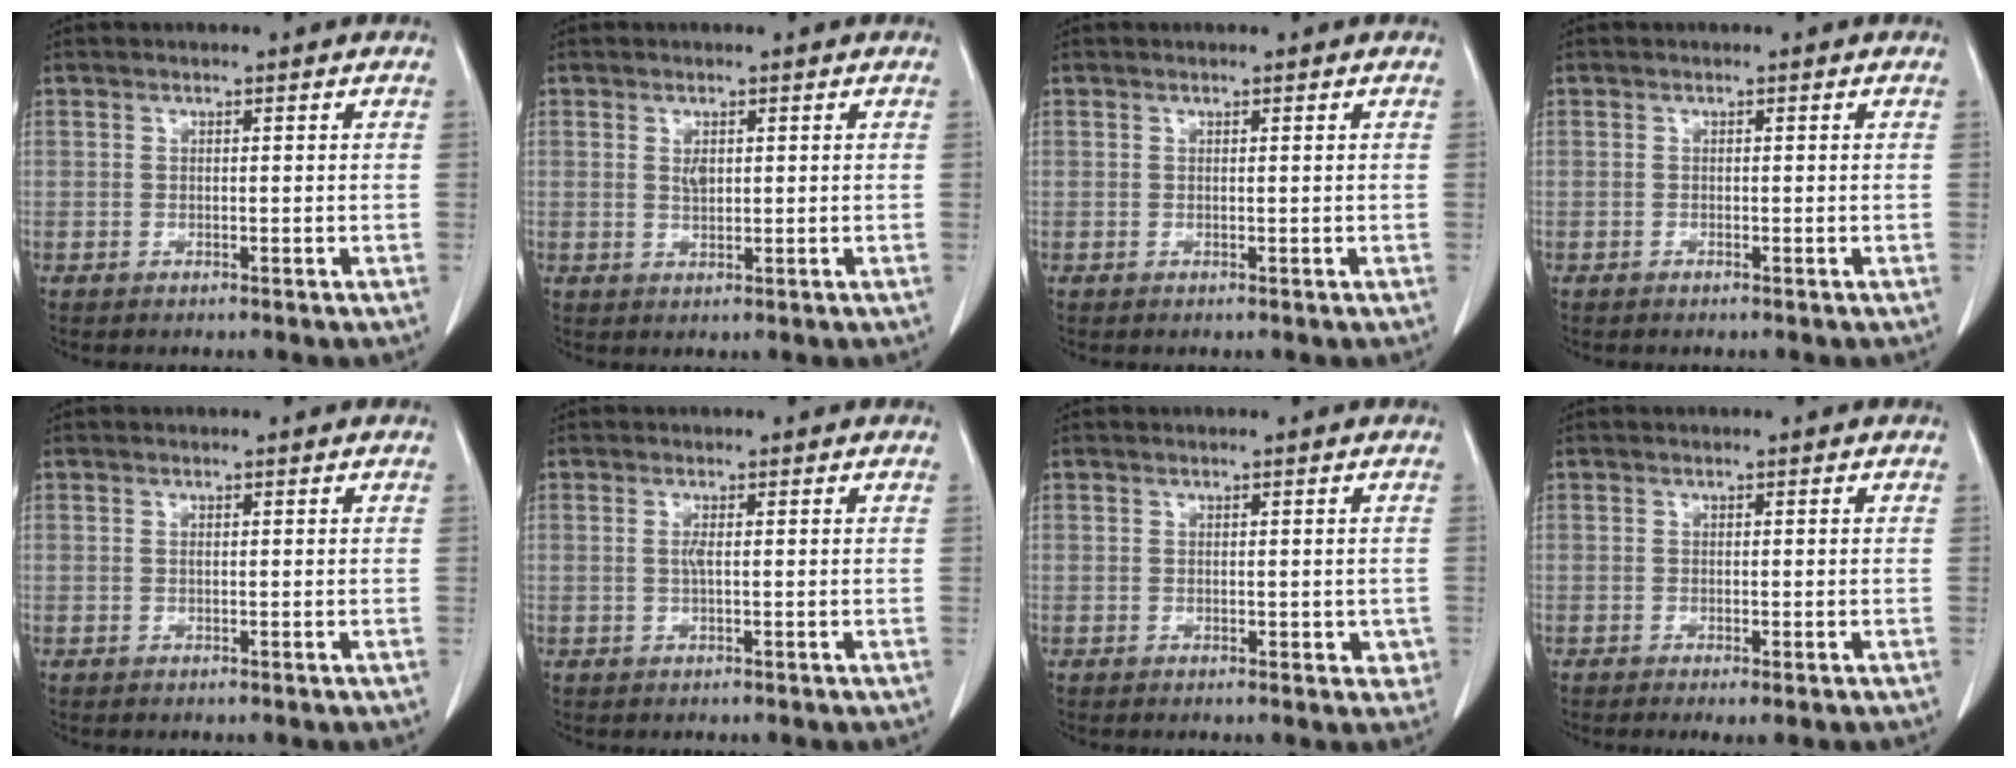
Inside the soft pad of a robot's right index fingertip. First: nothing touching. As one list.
[{"total": 1.7, "force": [0.5, 0.8, 1.3], "torque": [-0.025, -0.002, 0.013]}, {"total": 0.0}, {"total": 0.0}, {"total": 0.0}, {"total": 1.2, "force": [0.1, 0.0, 1.1], "torque": [-0.029, 0.000, 0.001]}, {"total": 2.6, "force": [-0.3, 1.8, 1.8], "torque": [-0.005, 0.006, -0.001]}, {"total": 1.8, "force": [-1.0, 0.2, 1.5], "torque": [-0.020, -0.007, -0.012]}]